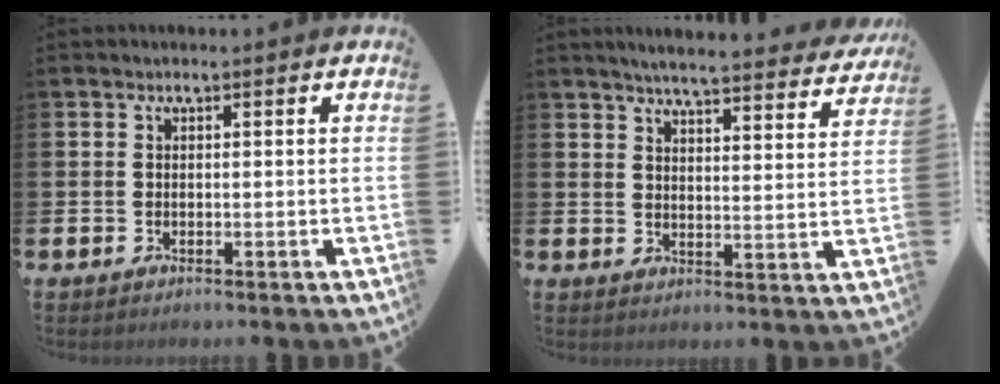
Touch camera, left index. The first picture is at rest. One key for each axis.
{"total": 5.3, "fx": 5.2, "fy": 0.1, "fz": 1.4, "tx": -0.029, "ty": -0.041, "tz": 0.085}